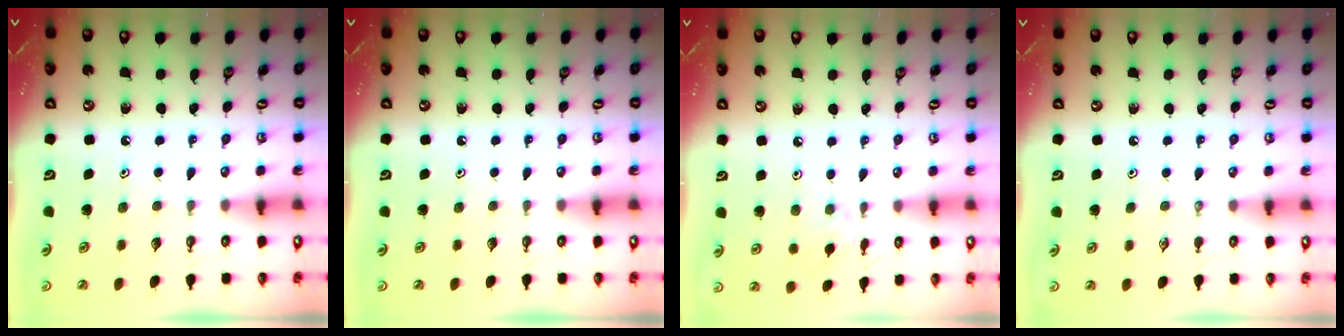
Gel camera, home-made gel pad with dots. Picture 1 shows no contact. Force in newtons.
{"total": 0.0}
{"total": 1.2, "press": 1.2, "slide": 0.3}
{"total": 0.0}